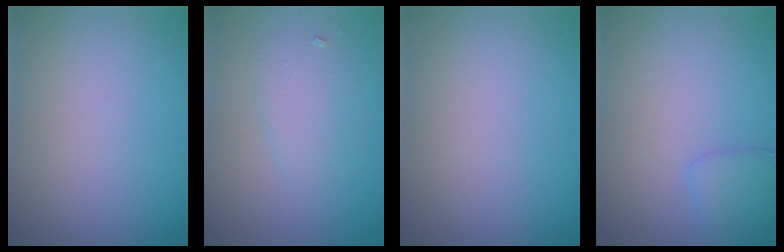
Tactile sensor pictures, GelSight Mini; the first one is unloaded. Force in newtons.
{"total": 2.3, "press": 2.3, "slide": 0.2}
{"total": 0.0}
{"total": 1.7, "press": 1.7, "slide": 0.1}